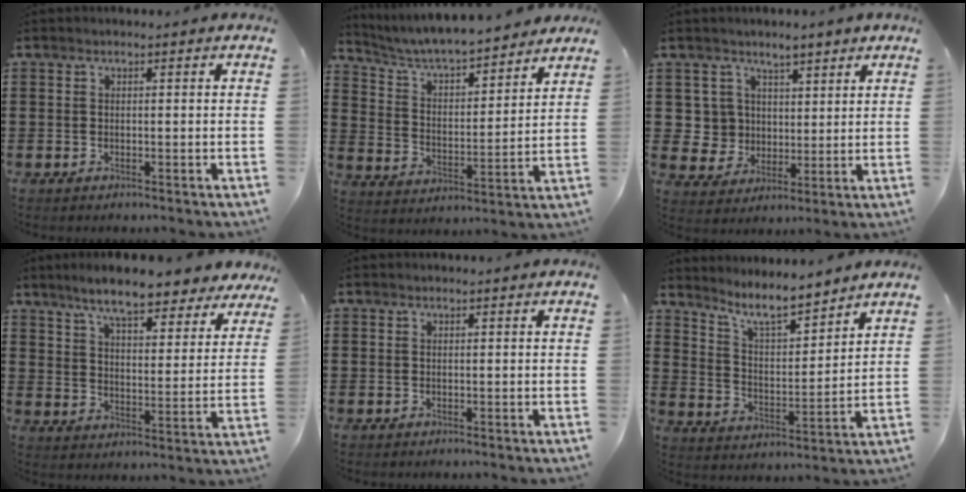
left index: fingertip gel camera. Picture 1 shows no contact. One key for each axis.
{"total": 5.7, "fx": 5.3, "fy": 0.8, "fz": 2.0, "tx": -0.063, "ty": -0.036, "tz": 0.086}
{"total": 6.3, "fx": 3.6, "fy": 5.2, "fz": -0.8, "tx": -0.019, "ty": -0.011, "tz": 0.070}
{"total": 8.3, "fx": 7.4, "fy": 1.0, "fz": 3.6, "tx": -0.098, "ty": -0.030, "tz": 0.133}
{"total": 0.0}
{"total": 8.0, "fx": 7.1, "fy": 0.9, "fz": 3.5, "tx": -0.084, "ty": -0.038, "tz": 0.126}